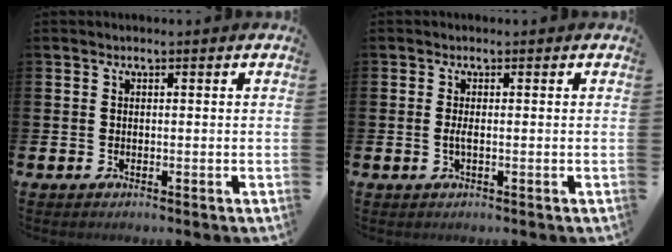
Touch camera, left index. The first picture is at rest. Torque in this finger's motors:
{"motor_torque": [0.20, -0.08, 0.00, 0.01]}